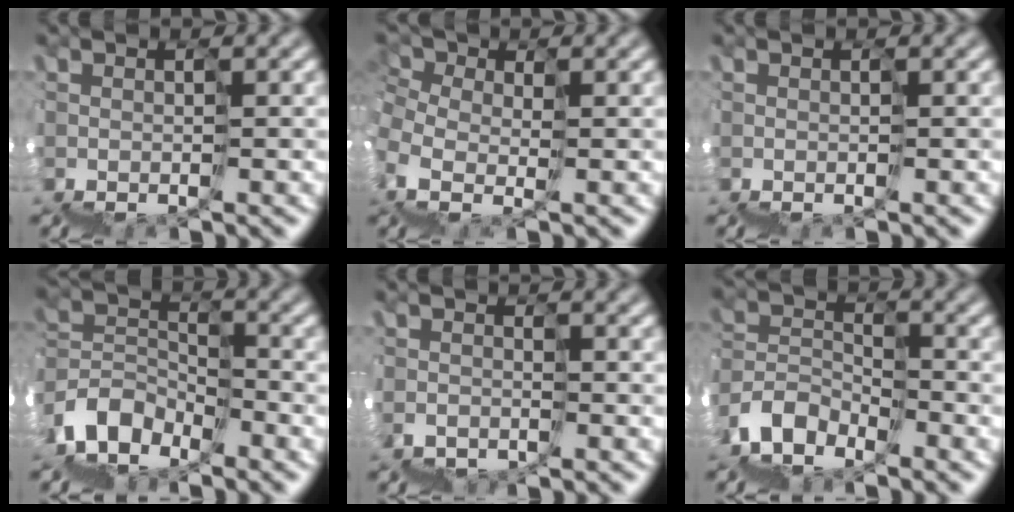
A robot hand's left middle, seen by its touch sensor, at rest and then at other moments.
{"total": 3.3, "force": [1.8, 2.2, 1.6], "torque": [-0.032, 0.023, 0.023]}
{"total": 0.0}
{"total": 2.6, "force": [-1.8, 1.1, -1.4], "torque": [0.032, 0.027, -0.050]}
{"total": 2.2, "force": [-1.4, 1.5, -0.7], "torque": [0.018, 0.007, -0.018]}
{"total": 2.5, "force": [-1.7, 0.9, -1.7], "torque": [0.033, 0.024, -0.045]}